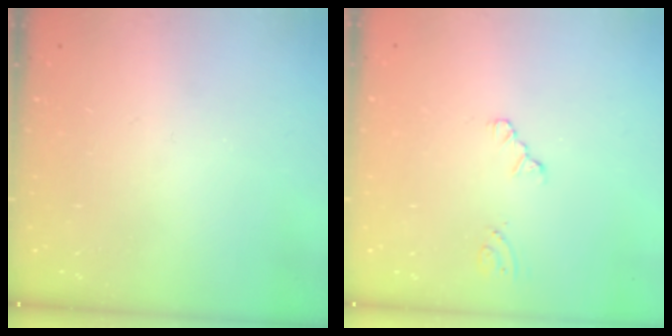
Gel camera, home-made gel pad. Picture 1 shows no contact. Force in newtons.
{"total": 0.7, "press": 0.7, "slide": 0.2}